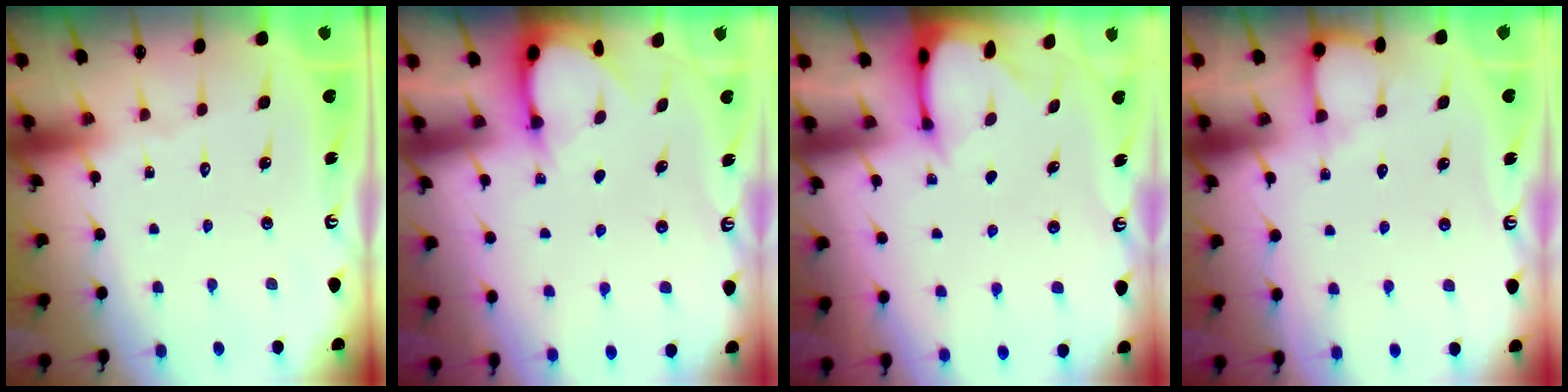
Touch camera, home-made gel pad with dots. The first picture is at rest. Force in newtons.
{"total": 3.3, "press": 3.3, "slide": 0.4}
{"total": 2.4, "press": 2.4, "slide": 0.3}
{"total": 4.2, "press": 4.1, "slide": 0.4}